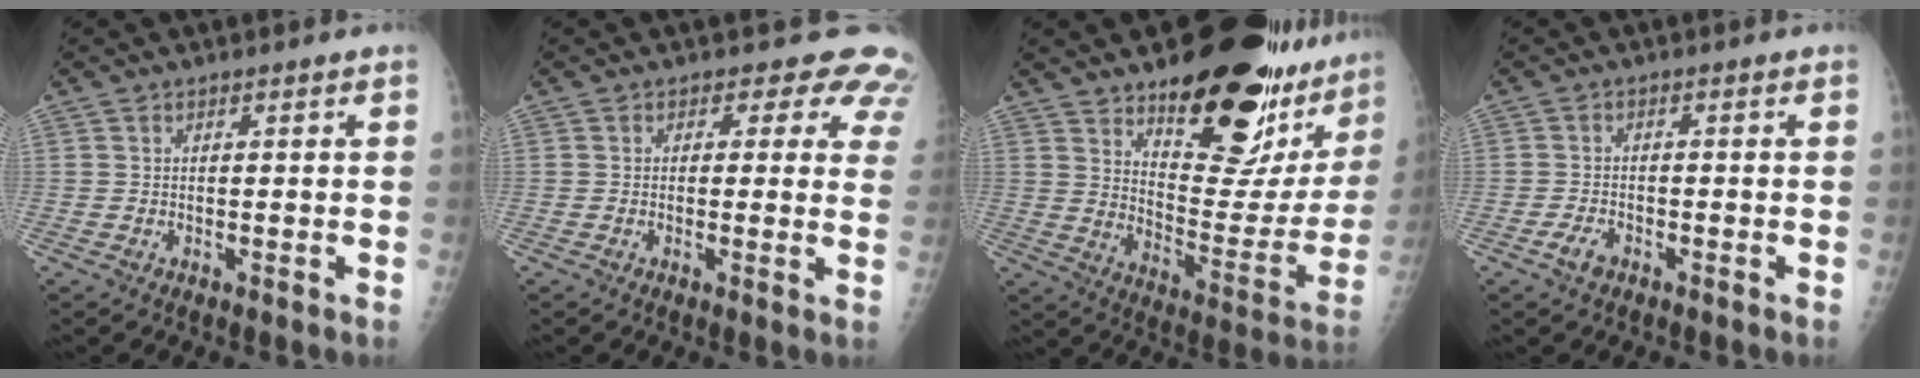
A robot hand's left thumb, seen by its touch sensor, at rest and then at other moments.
{"total": 8.1, "force": [5.8, 4.8, 2.9], "torque": [0.016, -0.017, 0.037]}
{"total": 28.1, "force": [19.0, 10.1, 18.0], "torque": [-0.216, -0.100, 0.271]}
{"total": 2.8, "force": [-1.8, 1.6, 1.5], "torque": [-0.027, 0.008, -0.033]}